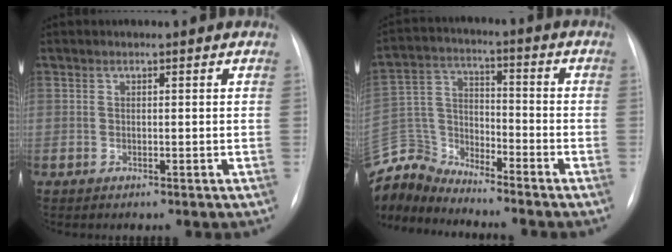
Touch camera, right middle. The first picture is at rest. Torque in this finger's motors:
{"motor_torque": [0.95, -1.18, 0.52, 0.01]}